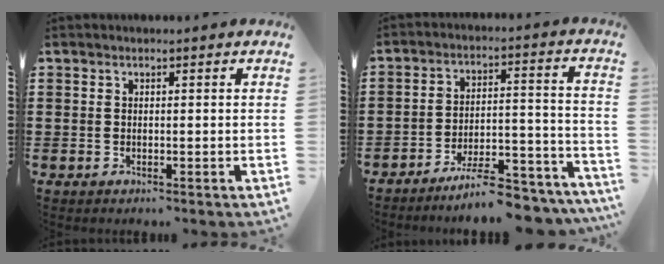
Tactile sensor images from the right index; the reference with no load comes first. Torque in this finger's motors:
{"motor_torque": [1.58, -0.56, 0.63, 0.12]}